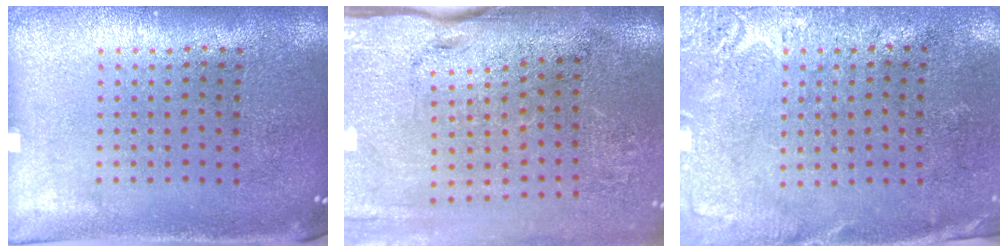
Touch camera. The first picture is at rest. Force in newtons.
{"total": 4.6, "press": 3.8, "slide": 2.5}
{"total": 2.7, "press": 2.3, "slide": 1.5}